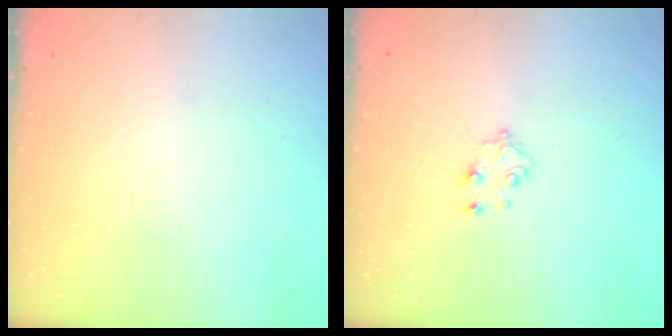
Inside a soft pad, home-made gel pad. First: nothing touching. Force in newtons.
{"total": 5.4, "press": 5.4, "slide": 0.4}